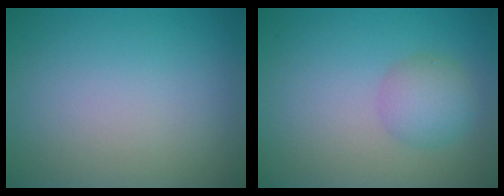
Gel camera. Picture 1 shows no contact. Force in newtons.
{"total": 2.8, "press": 2.8, "slide": 0.1}